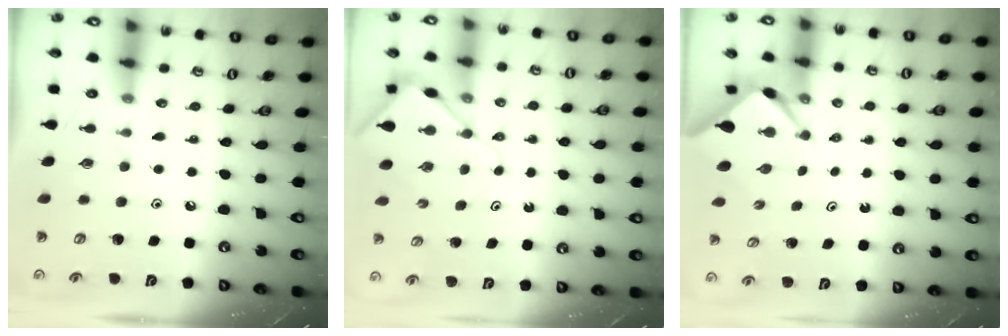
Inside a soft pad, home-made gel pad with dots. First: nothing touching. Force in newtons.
{"total": 7.5, "press": 7.5, "slide": 0.8}
{"total": 2.4, "press": 2.4, "slide": 0.3}